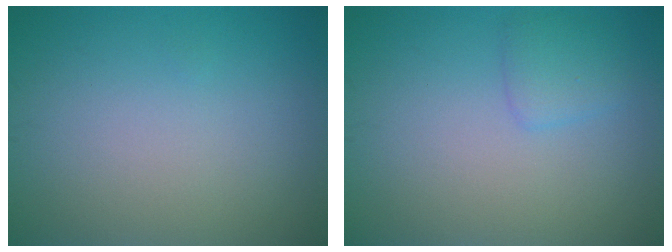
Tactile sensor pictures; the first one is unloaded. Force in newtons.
{"total": 1.6, "press": 1.6, "slide": 0.0}